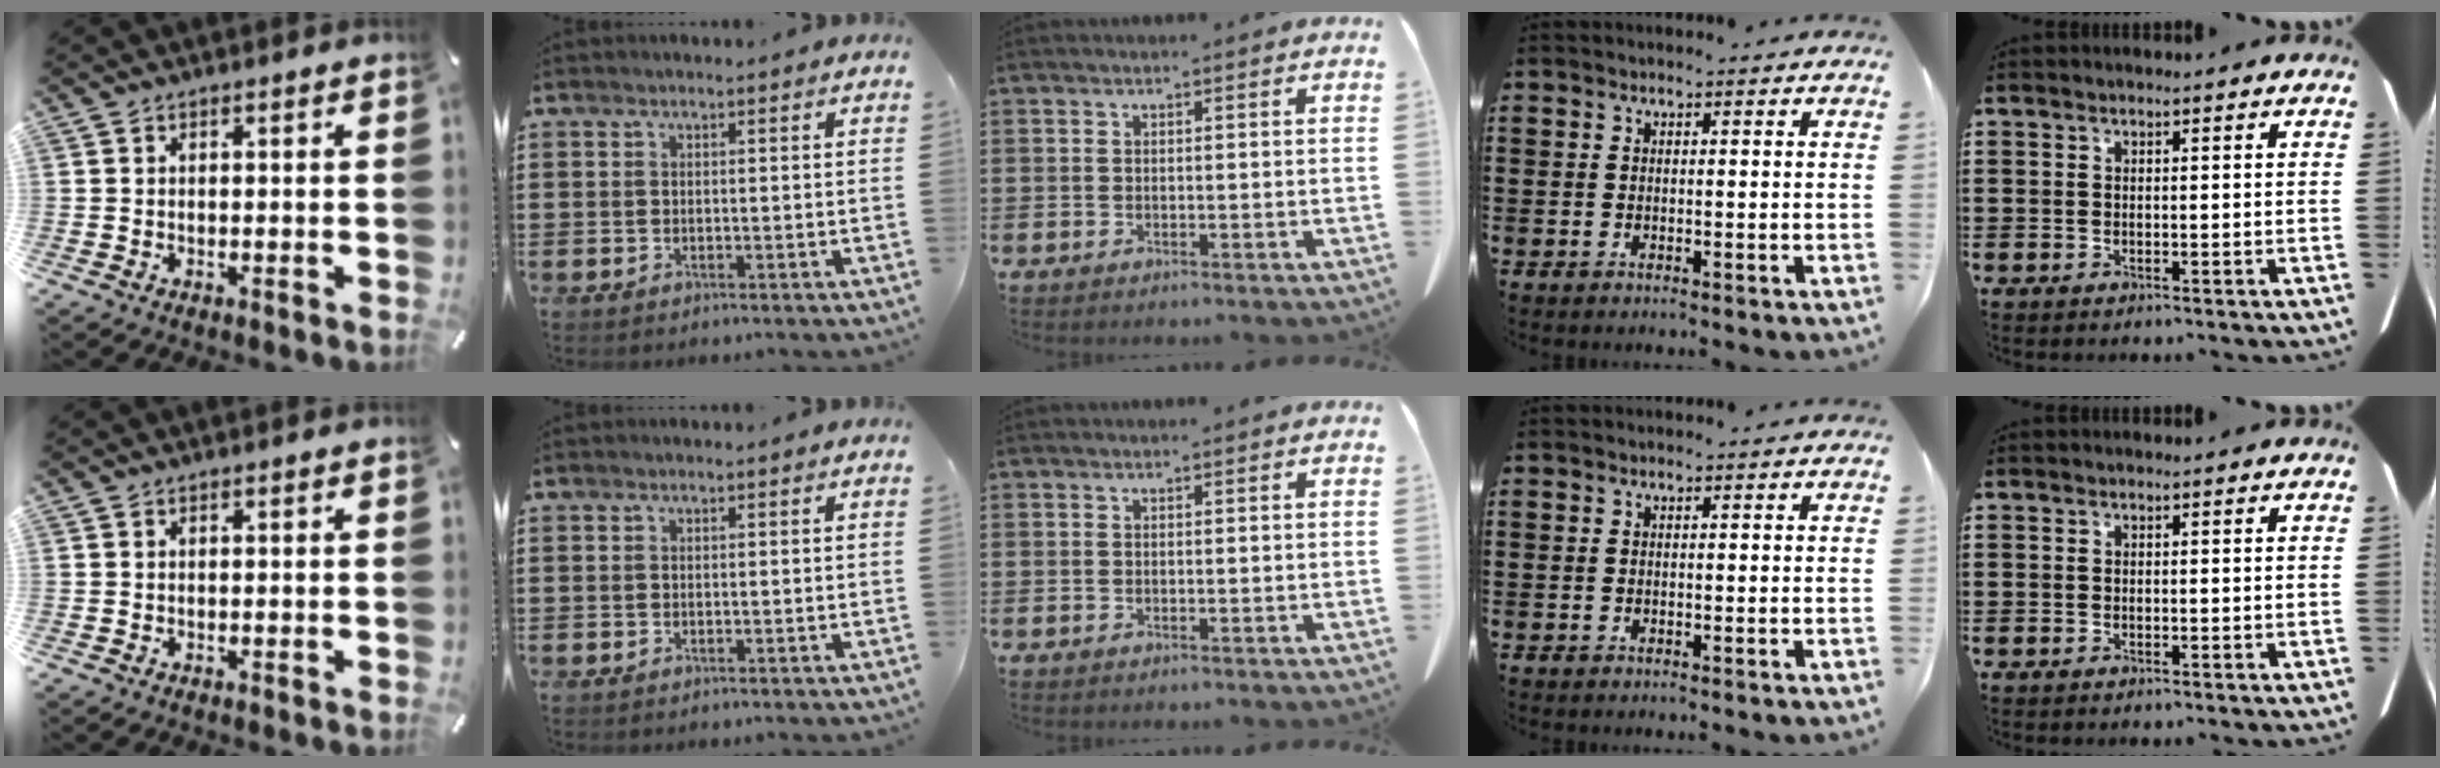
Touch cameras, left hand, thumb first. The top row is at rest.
{}